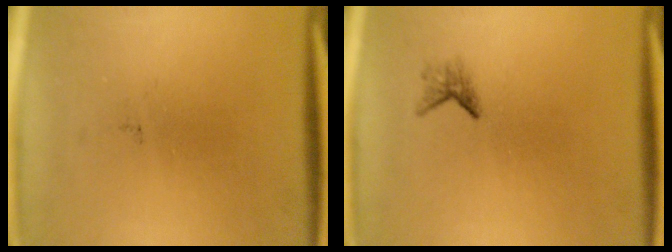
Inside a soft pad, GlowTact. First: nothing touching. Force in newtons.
{"total": 1.2}